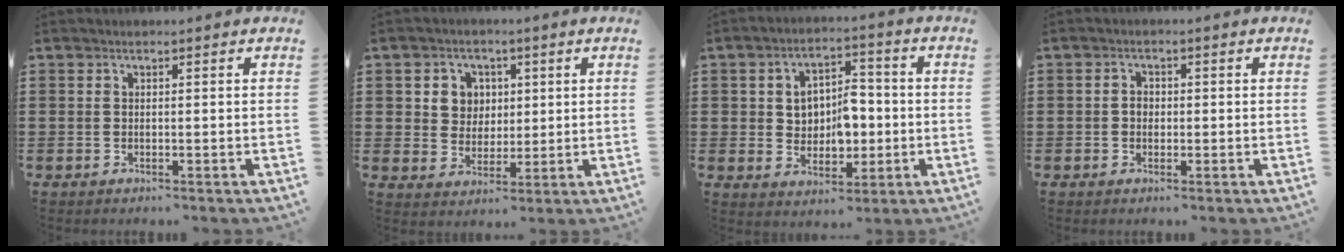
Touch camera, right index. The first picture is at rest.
{"total": 5.1, "force": [1.3, 4.7, 1.2], "torque": [-0.047, 0.016, 0.022]}
{"total": 6.8, "force": [-0.2, 5.1, 4.6], "torque": [-0.081, 0.009, -0.007]}
{"total": 1.6, "force": [-0.2, 1.2, 1.0], "torque": [-0.020, 0.005, -0.005]}